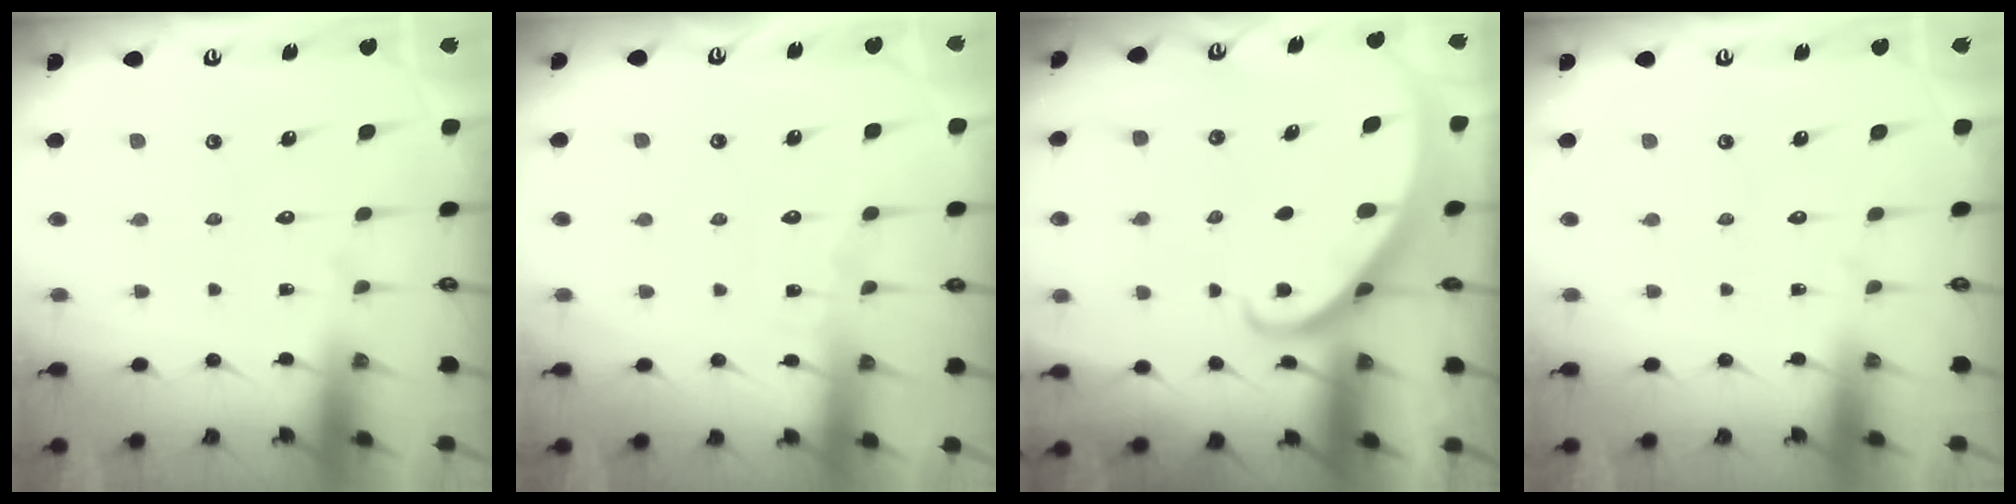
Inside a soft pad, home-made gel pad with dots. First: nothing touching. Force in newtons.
{"total": 4.4, "press": 4.4, "slide": 0.5}
{"total": 2.7, "press": 2.6, "slide": 0.3}
{"total": 0.0}